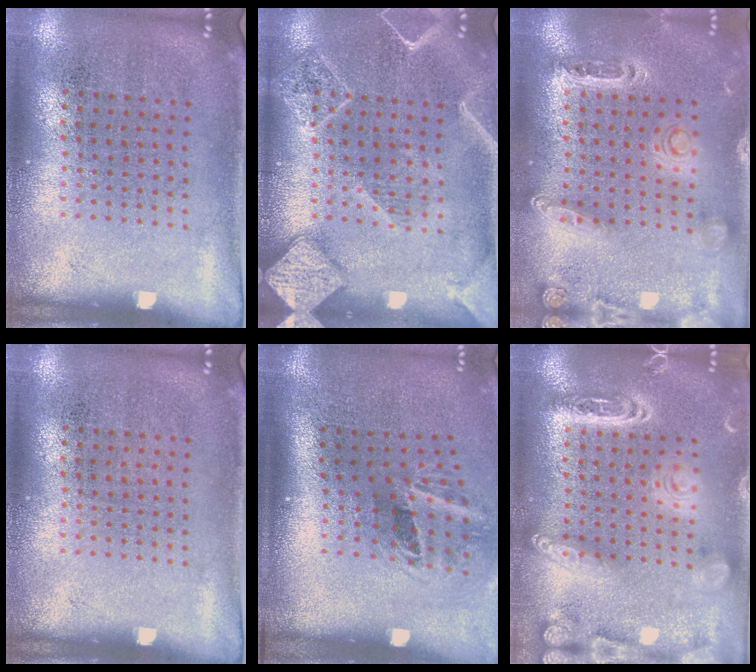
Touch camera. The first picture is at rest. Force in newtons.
{"total": 2.1, "press": 2.1, "slide": 0.2}
{"total": 1.4, "press": 1.4, "slide": 0.3}
{"total": 0.0}
{"total": 2.0, "press": 1.2, "slide": 1.6}
{"total": 2.8, "press": 2.8, "slide": 0.3}